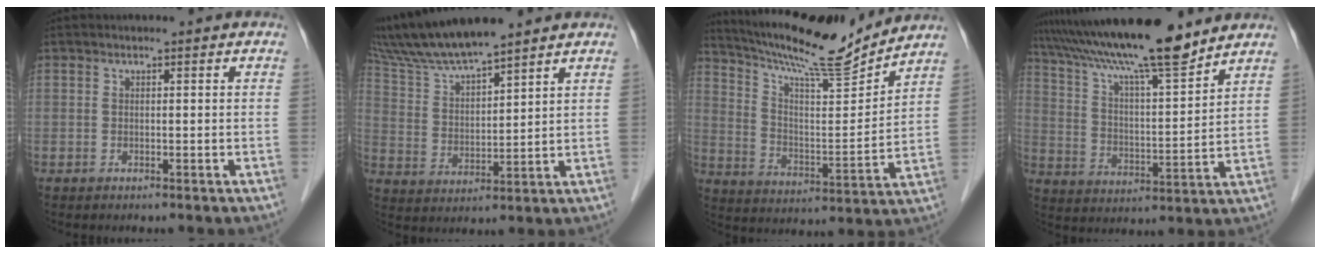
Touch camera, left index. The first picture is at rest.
{"total": 11.3, "force": [10.1, 0.4, 5.1], "torque": [-0.108, 0.016, 0.197]}
{"total": 17.1, "force": [15.8, 0.4, 6.6], "torque": [-0.121, -0.010, 0.258]}
{"total": 17.4, "force": [14.7, 0.9, 9.3], "torque": [-0.163, 0.011, 0.250]}